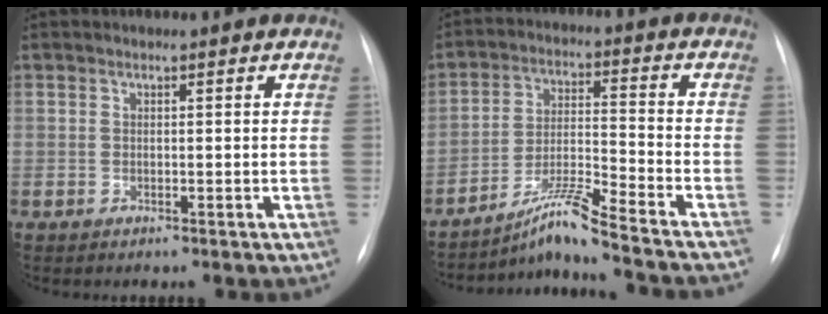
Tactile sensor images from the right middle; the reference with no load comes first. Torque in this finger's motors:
{"motor_torque": [0.51, -1.63, -0.02, 0.05]}